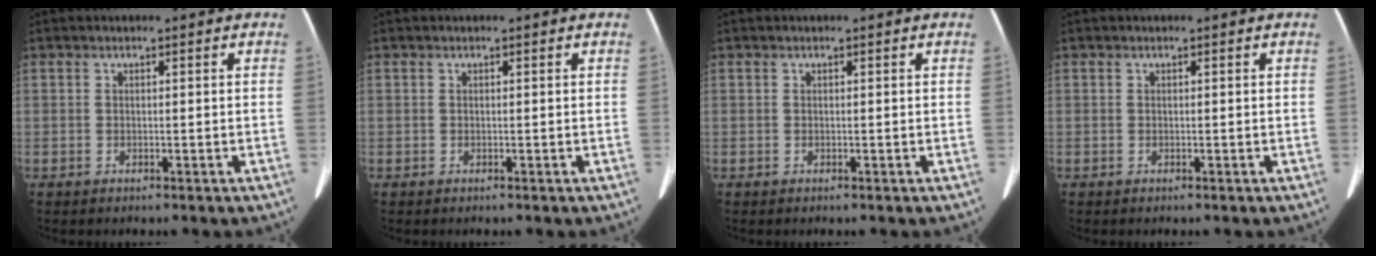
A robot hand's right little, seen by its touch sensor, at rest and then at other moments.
{"total": 0.0}
{"total": 0.0}
{"total": 0.0}